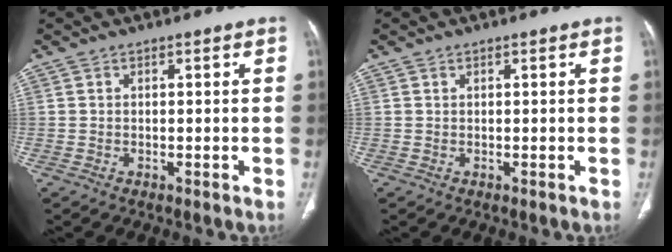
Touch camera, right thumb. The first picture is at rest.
{"total": 0.0}